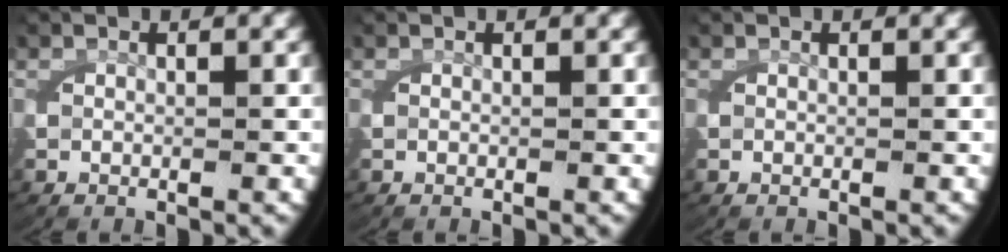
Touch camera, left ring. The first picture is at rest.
{"total": 0.0}
{"total": 0.0}